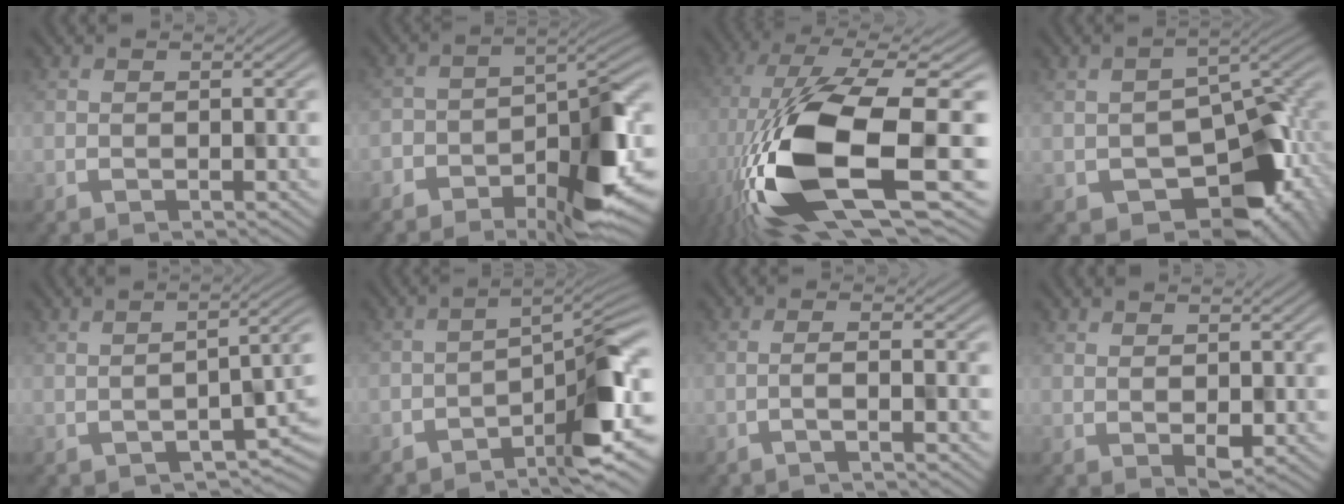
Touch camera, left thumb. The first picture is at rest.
{"total": 10.2, "force": [-5.2, 4.4, 7.6], "torque": [-0.098, -0.019, -0.091]}
{"total": 17.7, "force": [-2.1, 6.9, 16.1], "torque": [-0.332, -0.016, -0.039]}
{"total": 9.7, "force": [-3.3, 6.1, 6.7], "torque": [-0.082, -0.031, -0.050]}
{"total": 2.9, "force": [-0.2, 0.9, 2.7], "torque": [-0.037, -0.004, -0.002]}
{"total": 4.6, "force": [-2.1, 0.7, 4.0], "torque": [-0.048, 0.013, -0.040]}
{"total": 1.6, "force": [0.0, 0.0, 1.6], "torque": [-0.011, 0.013, -0.018]}
{"total": 1.8, "force": [1.3, 0.5, 1.1], "torque": [-0.018, -0.005, 0.027]}